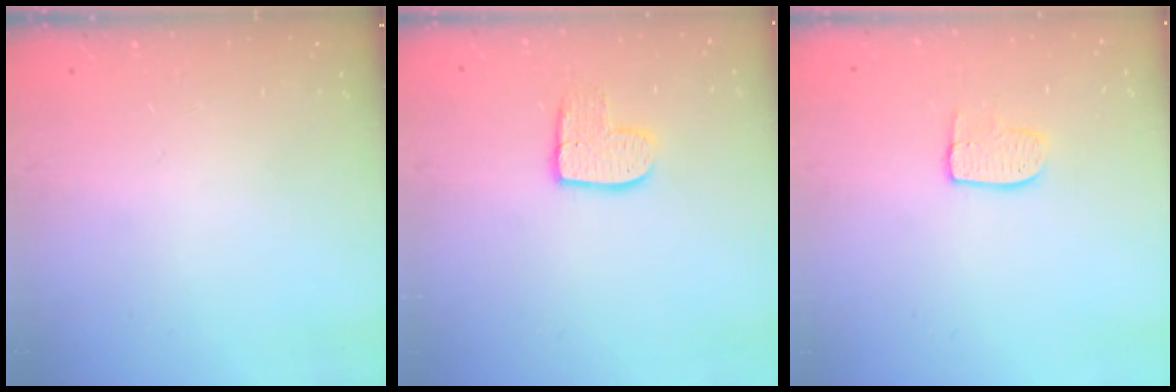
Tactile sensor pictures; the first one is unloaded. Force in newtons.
{"total": 9.1, "press": 9.0, "slide": 0.7}
{"total": 6.7, "press": 6.7, "slide": 0.2}